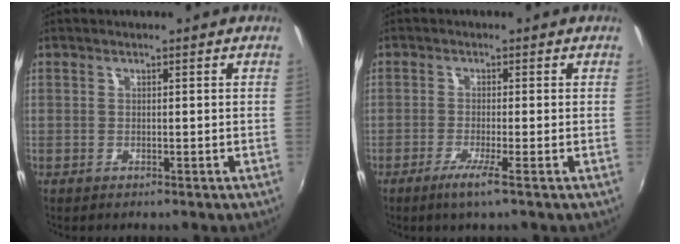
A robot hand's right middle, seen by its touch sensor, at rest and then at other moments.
{"total": 3.6, "force": [-2.1, -0.7, 2.8], "torque": [-0.069, -0.012, -0.044]}